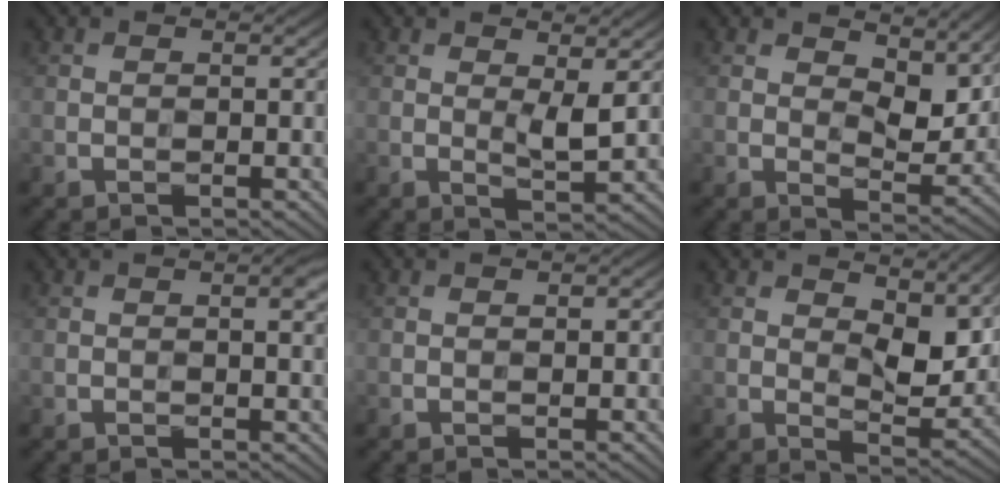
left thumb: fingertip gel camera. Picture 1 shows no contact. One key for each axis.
{"total": 2.9, "fx": 0.9, "fy": 0.6, "fz": 2.7, "tx": -0.056, "ty": -0.007, "tz": 0.017}
{"total": 7.5, "fx": 4.4, "fy": 3.4, "fz": 5.1, "tx": -0.088, "ty": -0.007, "tz": 0.072}
{"total": 1.9, "fx": 0.7, "fy": 0.4, "fz": 1.8, "tx": -0.026, "ty": 0.002, "tz": 0.014}
{"total": 0.8, "fx": 0.2, "fy": 0.3, "fz": 0.7, "tx": -0.008, "ty": 0.001, "tz": 0.003}
{"total": 8.7, "fx": 4.1, "fy": 3.8, "fz": 6.7, "tx": -0.112, "ty": -0.007, "tz": 0.066}